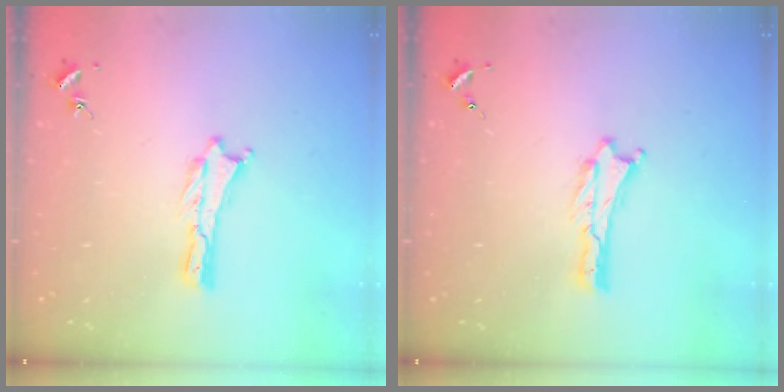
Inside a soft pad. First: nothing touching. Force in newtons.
{"total": 0.0}